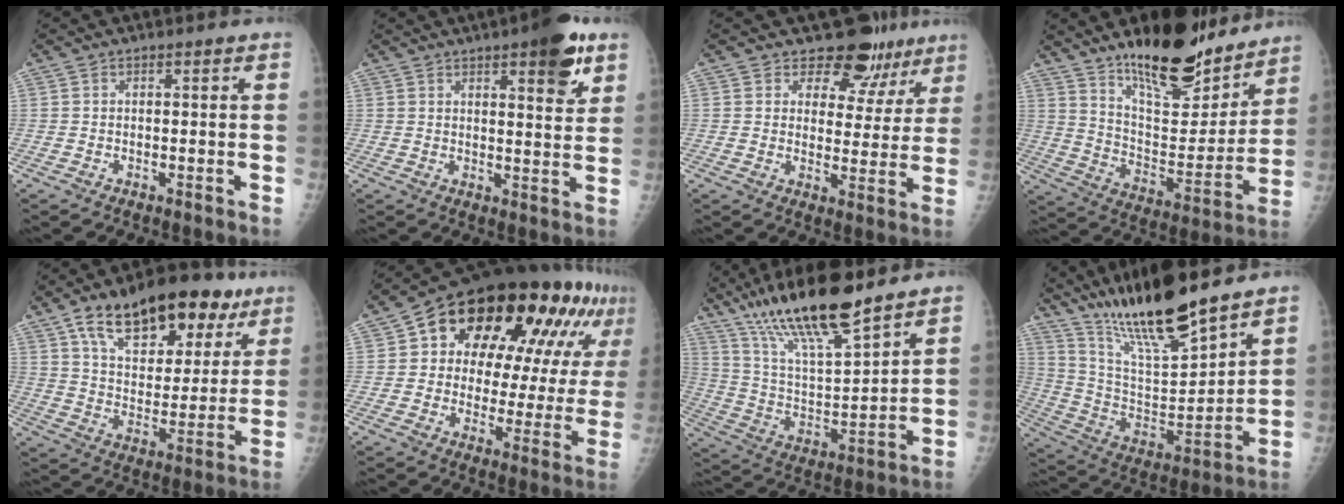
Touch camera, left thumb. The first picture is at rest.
{"total": 9.9, "force": [5.5, 2.9, 7.7], "torque": [-0.084, -0.023, 0.069]}
{"total": 10.6, "force": [8.4, 6.3, 1.6], "torque": [0.027, -0.049, 0.092]}
{"total": 20.3, "force": [16.0, 6.7, 10.4], "torque": [-0.117, -0.110, 0.262]}
{"total": 23.6, "force": [13.5, 12.0, 15.2], "torque": [-0.196, -0.023, 0.216]}
{"total": 27.6, "force": [12.4, 13.4, 20.8], "torque": [-0.254, 0.022, 0.178]}
{"total": 19.9, "force": [14.8, 3.9, 12.8], "torque": [-0.216, -0.063, 0.273]}
{"total": 20.3, "force": [16.4, 3.3, 11.5], "torque": [-0.184, -0.079, 0.307]}